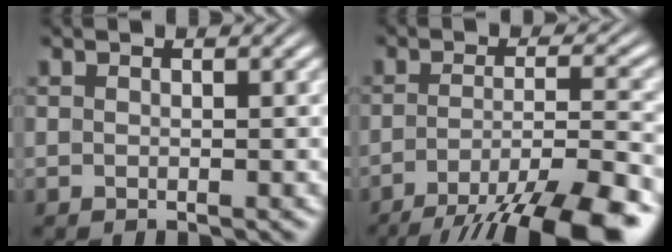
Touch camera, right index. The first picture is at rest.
{"total": 9.6, "force": [-6.7, 2.5, 6.4], "torque": [-0.088, -0.025, -0.092]}